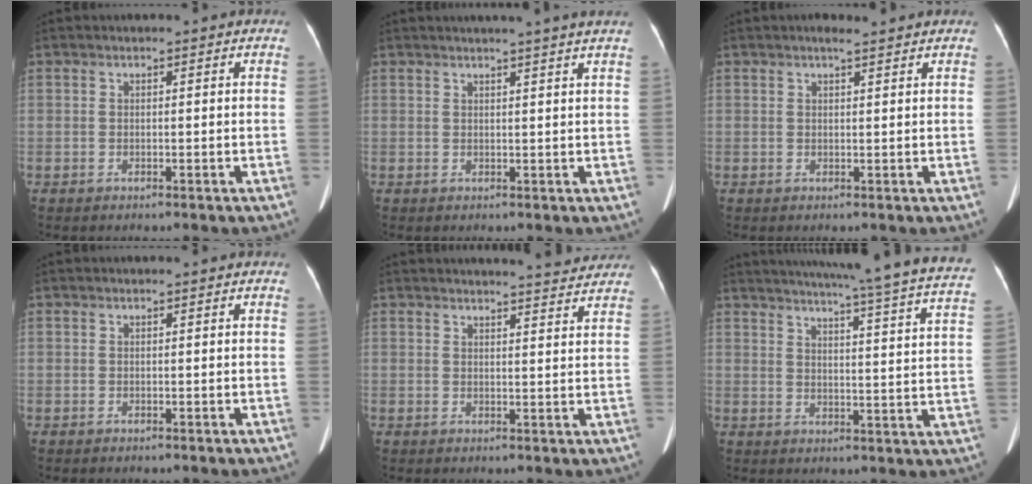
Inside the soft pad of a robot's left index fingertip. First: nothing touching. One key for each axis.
{"total": 6.1, "fx": 5.3, "fy": -1.1, "fz": 2.9, "tx": -0.036, "ty": 0.012, "tz": 0.052}
{"total": 2.2, "fx": 1.8, "fy": 0.2, "fz": 1.2, "tx": -0.019, "ty": 0.015, "tz": 0.027}
{"total": 0.0}
{"total": 7.6, "fx": 7.4, "fy": 0.5, "fz": 1.9, "tx": -0.026, "ty": -0.004, "tz": 0.077}
{"total": 27.5, "fx": 24.6, "fy": -0.6, "fz": 12.2, "tx": -0.187, "ty": -0.076, "tz": 0.287}